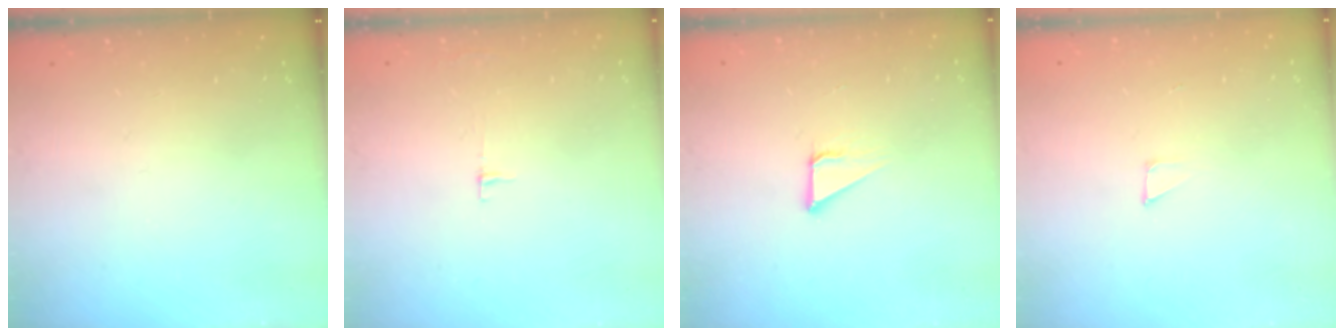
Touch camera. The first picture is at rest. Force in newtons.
{"total": 3.3, "press": 3.3, "slide": 0.4}
{"total": 3.3, "press": 3.3, "slide": 0.1}
{"total": 3.2, "press": 3.2, "slide": 0.3}